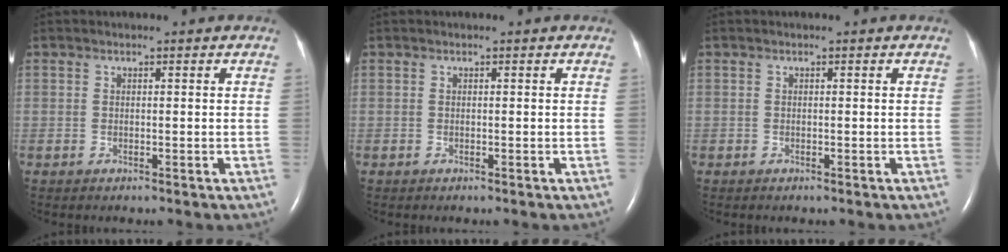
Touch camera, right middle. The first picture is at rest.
{"total": 0.0}
{"total": 0.0}